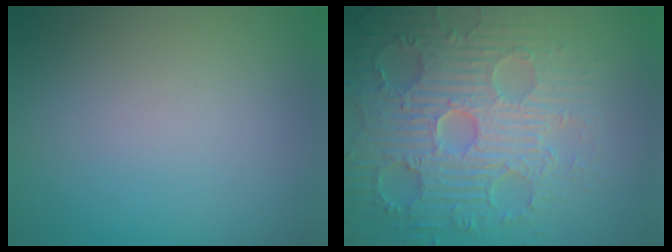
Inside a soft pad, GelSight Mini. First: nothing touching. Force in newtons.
{"total": 8.3, "press": 6.4, "slide": 5.2}